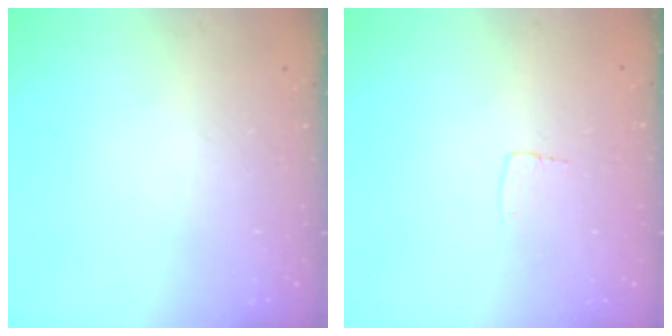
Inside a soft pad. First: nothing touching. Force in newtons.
{"total": 2.6, "press": 2.6, "slide": 0.1}